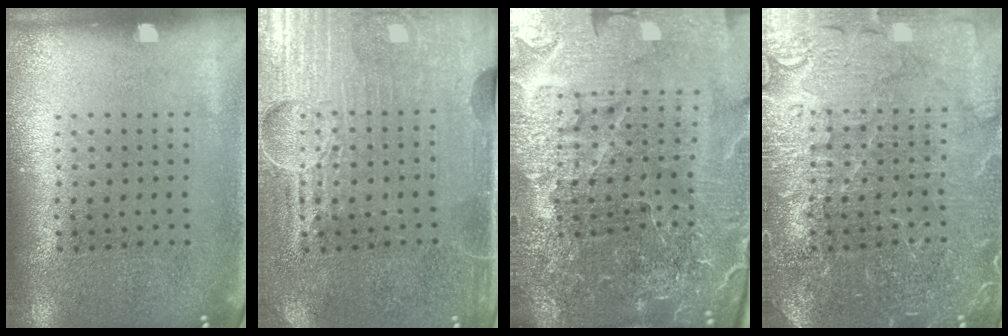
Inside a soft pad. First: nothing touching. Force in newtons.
{"total": 4.5, "press": 4.0, "slide": 1.9}
{"total": 6.1, "press": 5.5, "slide": 2.5}
{"total": 4.2, "press": 4.1, "slide": 0.7}